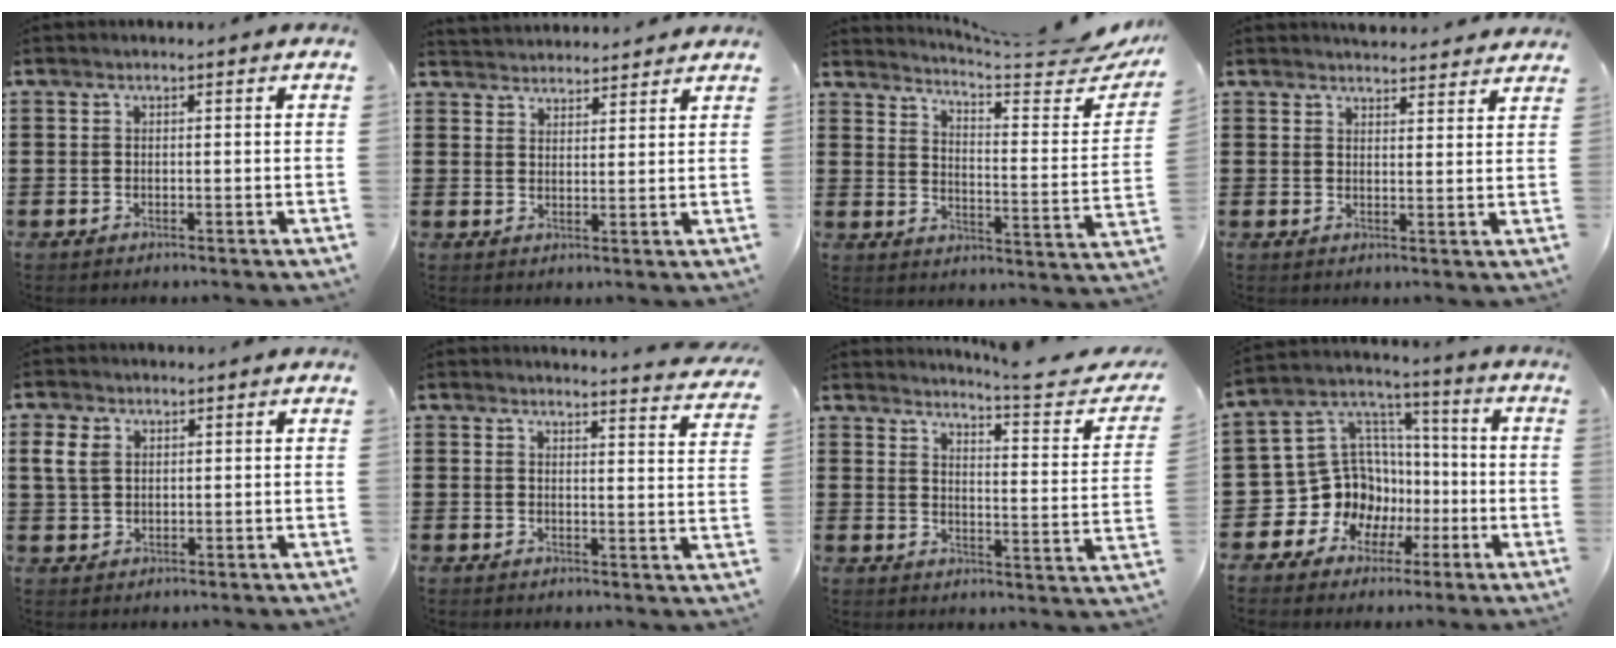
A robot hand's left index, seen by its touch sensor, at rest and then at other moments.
{"total": 3.1, "force": [3.1, 0.1, -0.6], "torque": [0.001, -0.010, 0.058]}
{"total": 4.2, "force": [3.8, -0.1, 1.7], "torque": [-0.040, -0.045, 0.056]}
{"total": 3.6, "force": [3.6, 0.1, 0.2], "torque": [-0.006, -0.016, 0.064]}
{"total": 3.2, "force": [1.4, 2.4, 1.6], "torque": [-0.041, 0.010, 0.024]}
{"total": 3.2, "force": [3.1, -0.6, 0.3], "torque": [-0.012, -0.024, 0.051]}
{"total": 5.2, "force": [4.5, -0.2, 2.5], "torque": [-0.049, -0.042, 0.064]}
{"total": 11.7, "force": [-2.7, 10.9, 3.1], "torque": [-0.120, -0.009, -0.039]}